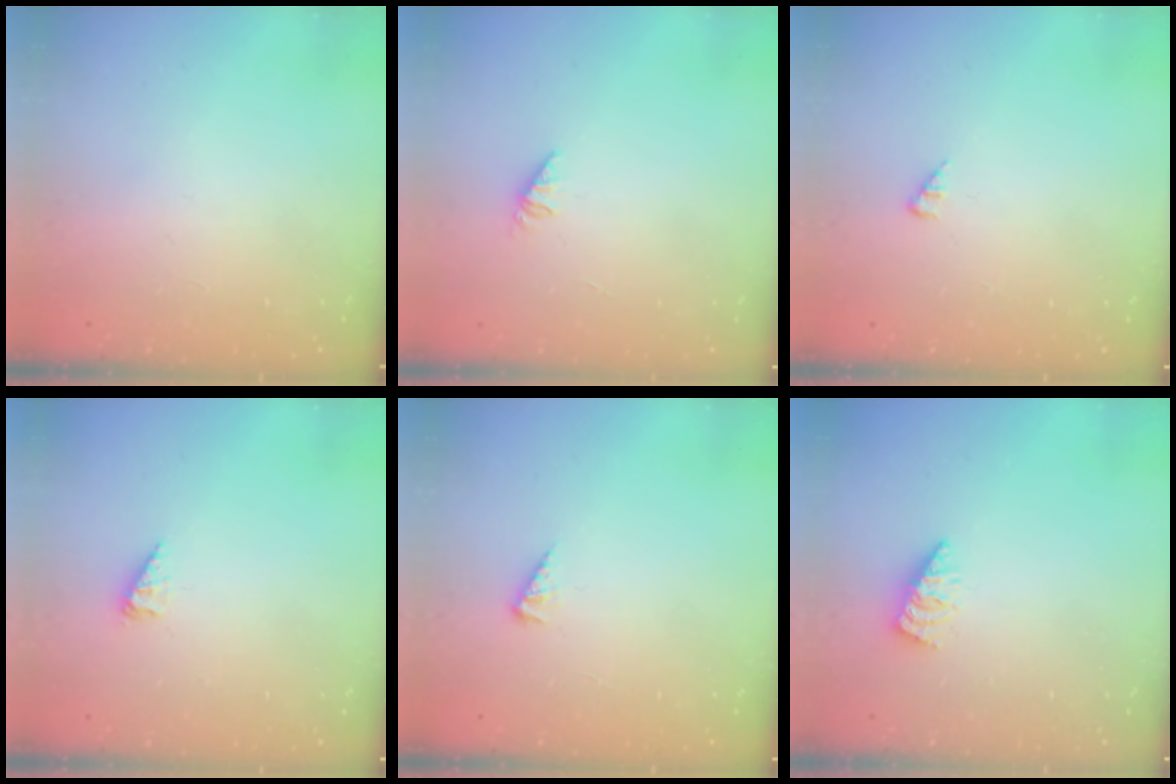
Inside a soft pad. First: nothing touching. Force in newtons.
{"total": 1.1, "press": 1.0, "slide": 0.3}
{"total": 1.0, "press": 1.0, "slide": 0.2}
{"total": 3.0, "press": 3.0, "slide": 0.4}
{"total": 2.6, "press": 2.6, "slide": 0.5}
{"total": 1.4, "press": 1.3, "slide": 0.2}